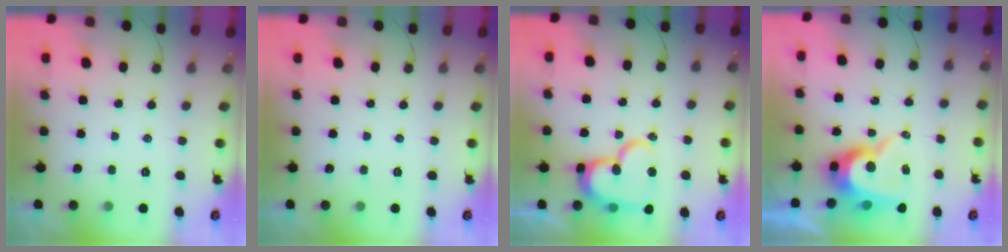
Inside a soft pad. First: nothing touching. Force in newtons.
{"total": 0.0}
{"total": 17.2, "press": 17.2, "slide": 1.5}
{"total": 12.5, "press": 12.5, "slide": 0.8}